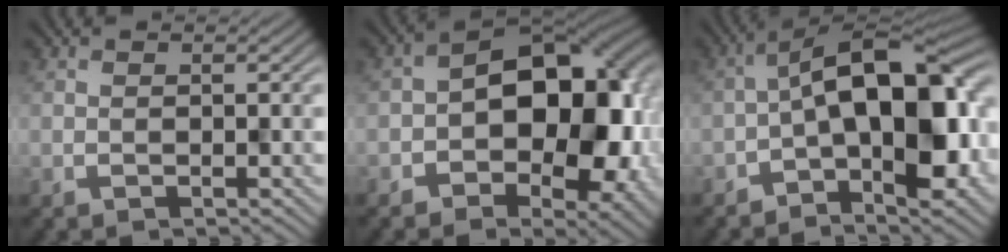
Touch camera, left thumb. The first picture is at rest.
{"total": 14.6, "force": [-1.1, 9.5, 11.1], "torque": [-0.127, 0.002, -0.023]}
{"total": 14.1, "force": [-1.9, 6.3, 12.5], "torque": [-0.175, 0.028, -0.041]}